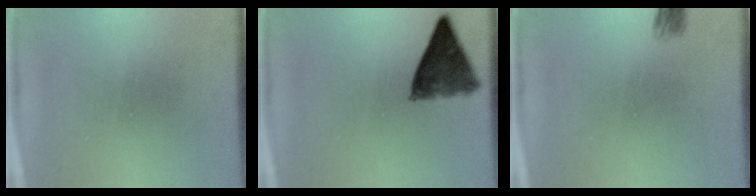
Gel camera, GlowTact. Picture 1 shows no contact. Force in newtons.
{"total": 8.1}
{"total": 1.6}